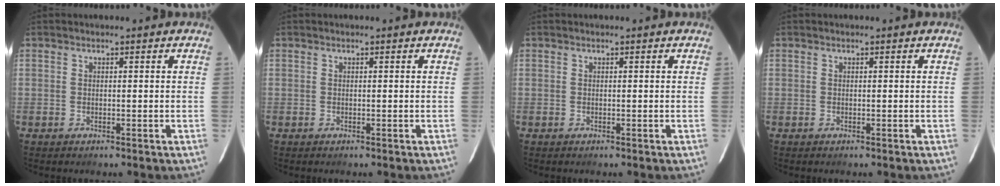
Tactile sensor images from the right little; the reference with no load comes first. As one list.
[{"total": 0.0}, {"total": 0.0}, {"total": 0.0}]